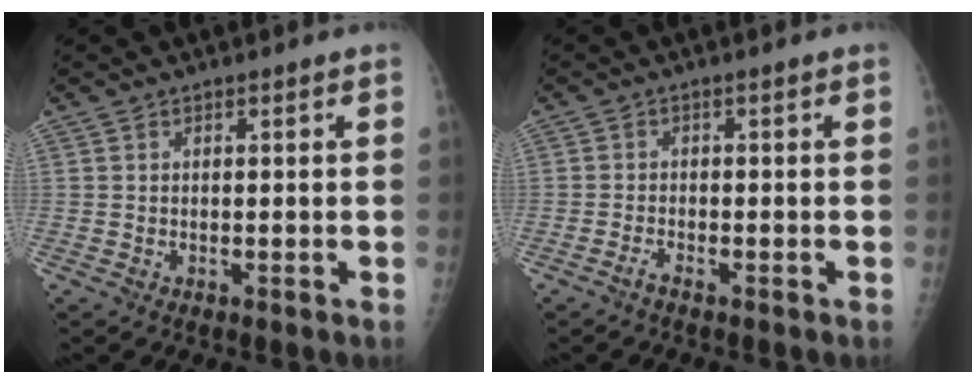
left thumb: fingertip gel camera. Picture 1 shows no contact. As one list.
[{"total": 1.5, "force": [-1.3, 0.2, 0.8], "torque": [-0.023, 0.002, -0.028]}]